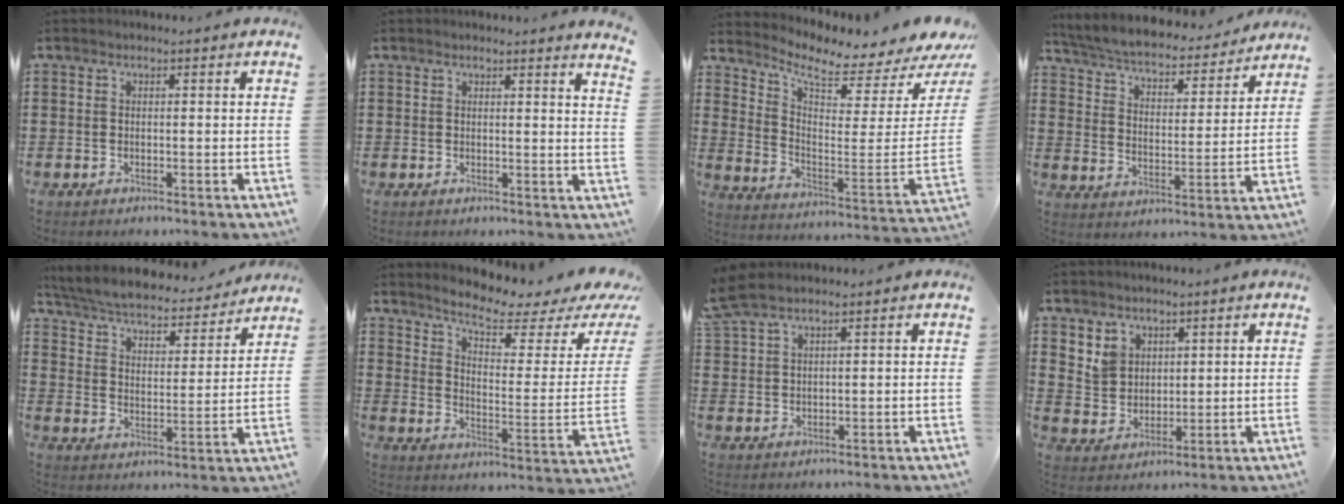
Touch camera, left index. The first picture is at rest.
{"total": 1.9, "force": [1.7, -0.5, 0.6], "torque": [-0.016, -0.006, 0.032]}
{"total": 5.2, "force": [4.3, 0.9, 2.9], "torque": [-0.074, -0.050, 0.066]}
{"total": 4.9, "force": [4.7, 0.3, 1.4], "torque": [-0.052, -0.035, 0.075]}
{"total": 5.2, "force": [5.0, 0.3, 1.7], "torque": [-0.057, -0.036, 0.080]}
{"total": 6.1, "force": [4.7, 1.3, 3.7], "torque": [-0.081, -0.035, 0.072]}
{"total": 3.5, "force": [2.8, 1.0, 1.8], "torque": [-0.044, 0.004, 0.053]}
{"total": 4.7, "force": [2.8, 3.7, 0.4], "torque": [-0.019, 0.006, 0.053]}